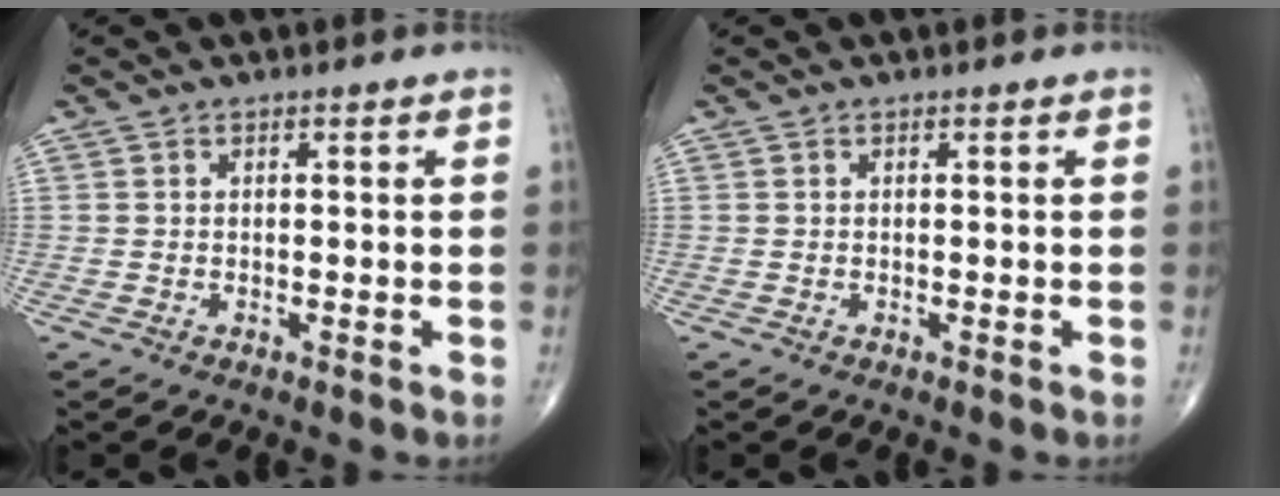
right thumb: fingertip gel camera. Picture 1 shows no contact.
{"total": 0.0}